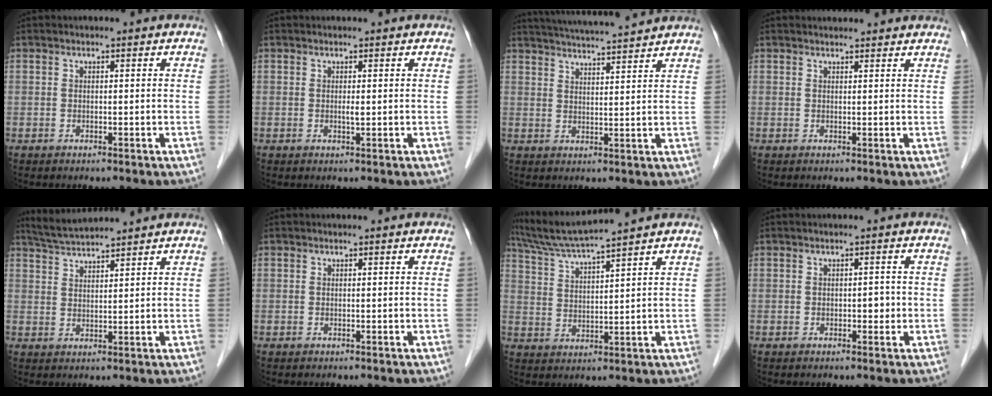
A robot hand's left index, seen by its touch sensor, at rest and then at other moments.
{"total": 0.7, "force": [0.2, 0.0, 0.7], "torque": [-0.015, 0.000, 0.004]}
{"total": 12.6, "force": [11.6, 0.2, 4.8], "torque": [-0.086, 0.023, 0.166]}
{"total": 5.6, "force": [5.3, 1.0, 1.3], "torque": [-0.013, 0.022, 0.053]}
{"total": 5.7, "force": [5.5, -0.7, 1.4], "torque": [-0.034, 0.024, 0.104]}
{"total": 0.0}
{"total": 9.1, "force": [8.2, -1.8, 3.4], "torque": [-0.070, 0.015, 0.156]}
{"total": 1.2, "force": [-0.2, 0.7, 0.9], "torque": [-0.011, 0.003, -0.004]}